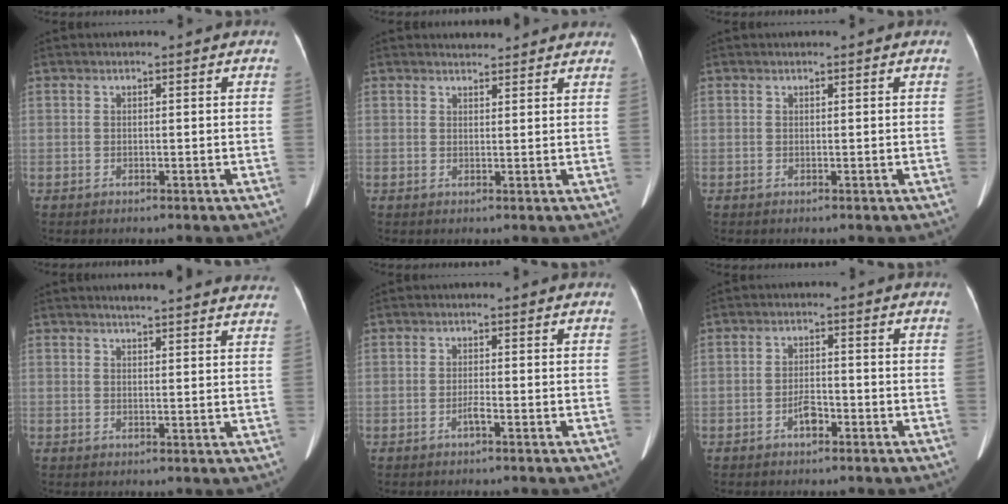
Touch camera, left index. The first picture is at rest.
{"total": 4.5, "force": [4.3, 1.2, 0.7], "torque": [-0.008, 0.017, 0.045]}
{"total": 0.0}
{"total": 15.2, "force": [14.4, 1.4, 4.7], "torque": [-0.049, -0.016, 0.157]}
{"total": 1.2, "force": [-0.8, -0.1, 0.9], "torque": [-0.021, 0.000, -0.015]}
{"total": 2.8, "force": [-1.7, 1.2, 1.9], "torque": [-0.035, 0.004, -0.031]}